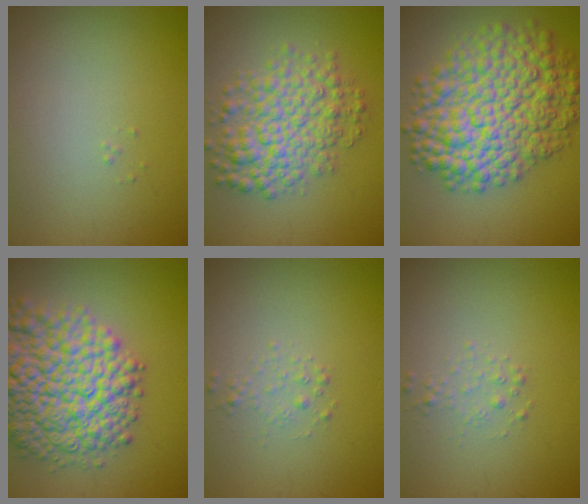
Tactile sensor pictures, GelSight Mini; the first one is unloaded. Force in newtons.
{"total": 6.2, "press": 6.2, "slide": 0.1}
{"total": 10.9, "press": 10.9, "slide": 0.2}
{"total": 11.9, "press": 11.9, "slide": 0.5}
{"total": 0.9, "press": 0.9, "slide": 0.0}
{"total": 0.9, "press": 0.9, "slide": 0.0}